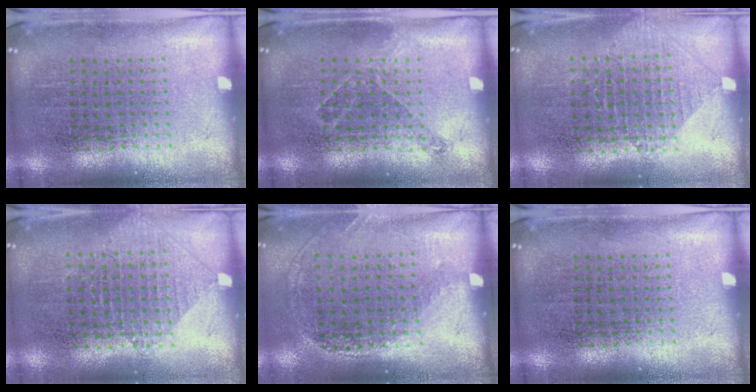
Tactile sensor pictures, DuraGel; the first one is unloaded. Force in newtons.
{"total": 0.9, "press": 0.7, "slide": 0.5}
{"total": 1.0, "press": 0.9, "slide": 0.2}
{"total": 1.0, "press": 0.9, "slide": 0.2}
{"total": 1.2, "press": 1.0, "slide": 0.8}
{"total": 0.0}